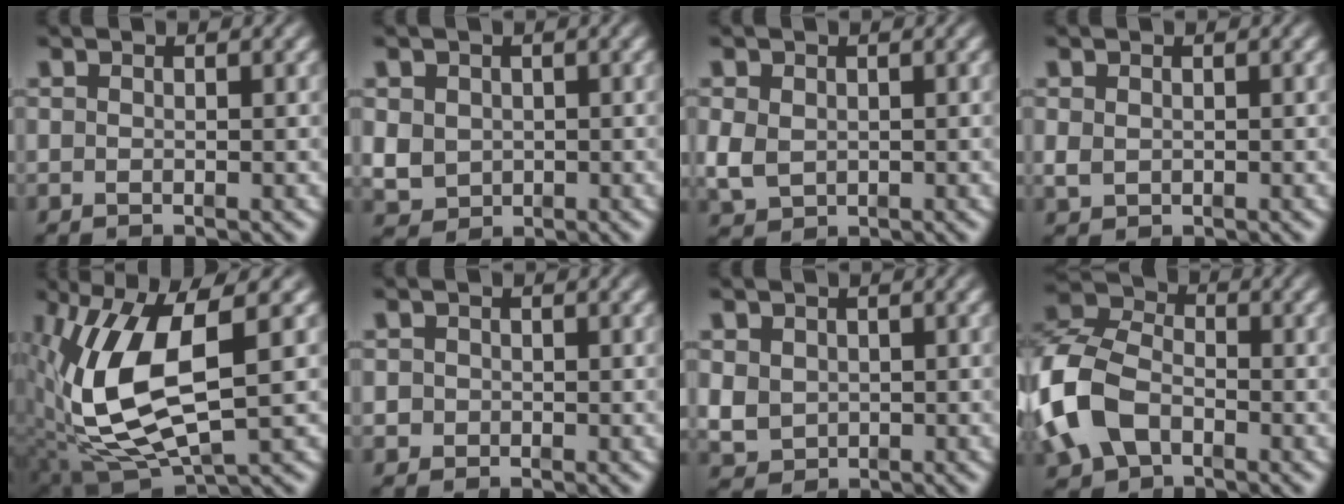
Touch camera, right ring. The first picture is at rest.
{"total": 4.5, "force": [-0.5, 4.1, 1.7], "torque": [-0.049, -0.027, 0.007]}
{"total": 3.0, "force": [-0.3, 2.7, 1.4], "torque": [-0.039, -0.019, 0.009]}
{"total": 0.7, "force": [-0.1, 0.6, 0.4], "torque": [-0.014, -0.009, 0.007]}
{"total": 11.3, "force": [-0.7, 6.4, 9.3], "torque": [-0.199, -0.033, 0.014]}
{"total": 1.7, "force": [-0.5, 1.6, 0.0], "torque": [-0.009, -0.006, -0.008]}
{"total": 3.9, "force": [-0.3, 3.6, 1.5], "torque": [-0.045, -0.027, 0.011]}
{"total": 8.5, "force": [-1.2, 7.2, 4.4], "torque": [-0.111, -0.010, -0.024]}